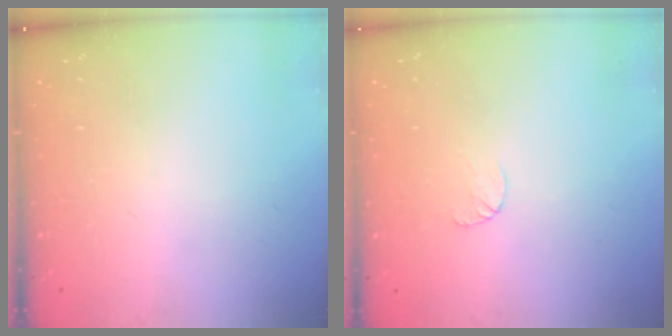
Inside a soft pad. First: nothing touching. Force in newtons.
{"total": 3.7, "press": 3.7, "slide": 0.3}